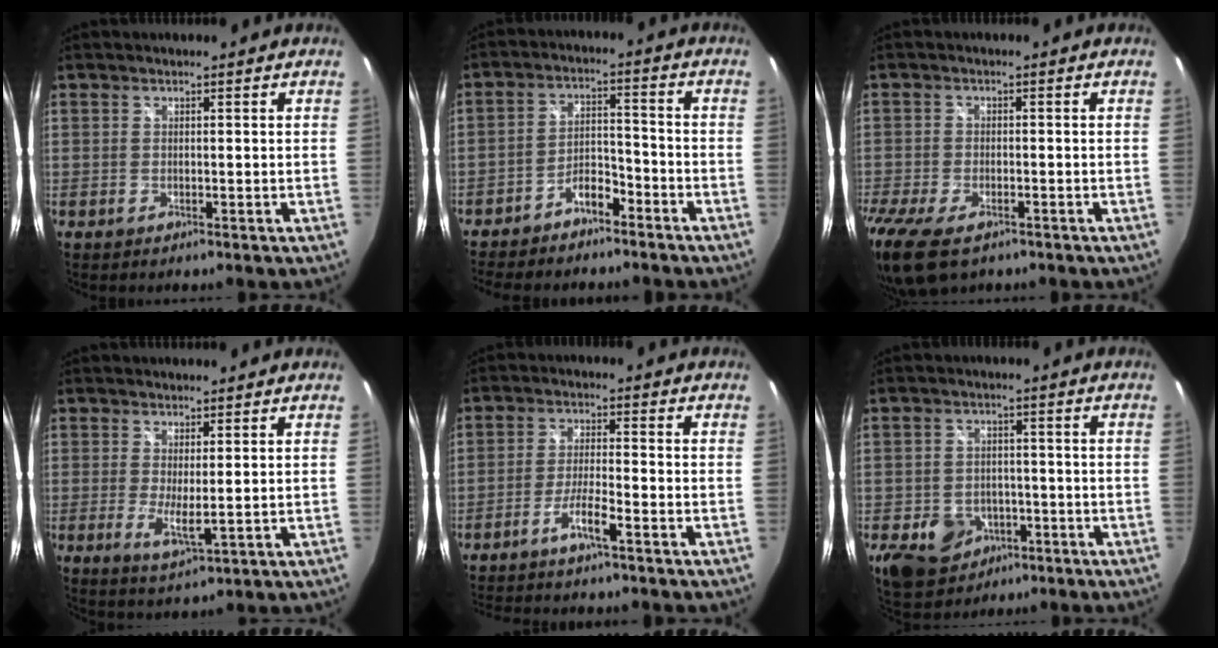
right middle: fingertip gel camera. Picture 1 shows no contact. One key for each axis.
{"total": 8.7, "fx": -7.1, "fy": 3.1, "fz": 3.8, "tx": -0.086, "ty": 0.026, "tz": -0.118}
{"total": 11.4, "fx": -7.7, "fy": 5.1, "fz": 6.7, "tx": -0.171, "ty": -0.045, "tz": -0.140}
{"total": 4.1, "fx": 0.2, "fy": 0.8, "fz": 4.1, "tx": -0.074, "ty": -0.012, "tz": 0.005}
{"total": 5.4, "fx": -4.2, "fy": -0.5, "fz": 3.4, "tx": -0.084, "ty": 0.004, "tz": -0.080}
{"total": 11.0, "fx": -4.9, "fy": 8.5, "fz": 4.9, "tx": -0.131, "ty": -0.001, "tz": -0.061}